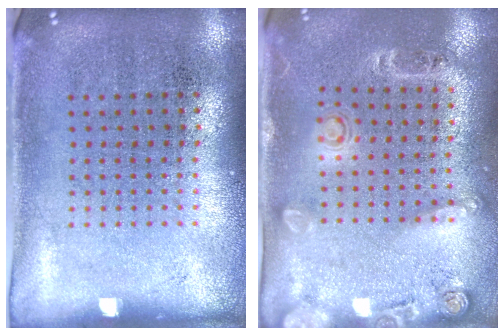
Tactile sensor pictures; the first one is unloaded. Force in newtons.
{"total": 1.6, "press": 1.2, "slide": 1.1}